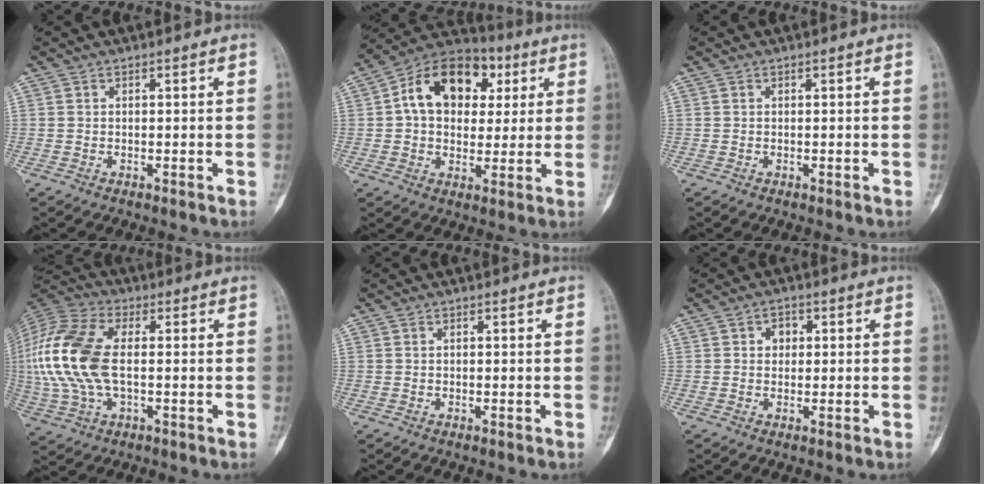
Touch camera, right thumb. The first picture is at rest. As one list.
[{"total": 16.5, "force": [4.0, 11.7, 11.0], "torque": [-0.141, 0.017, 0.056]}, {"total": 0.0}, {"total": 18.3, "force": [0.1, 9.8, 15.4], "torque": [-0.360, 0.012, 0.003]}, {"total": 0.0}, {"total": 2.7, "force": [0.5, 2.3, 1.3], "torque": [-0.003, 0.004, 0.003]}]